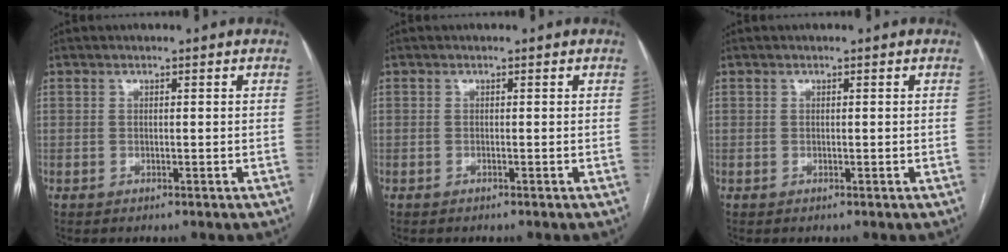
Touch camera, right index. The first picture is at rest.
{"total": 0.0}
{"total": 0.0}